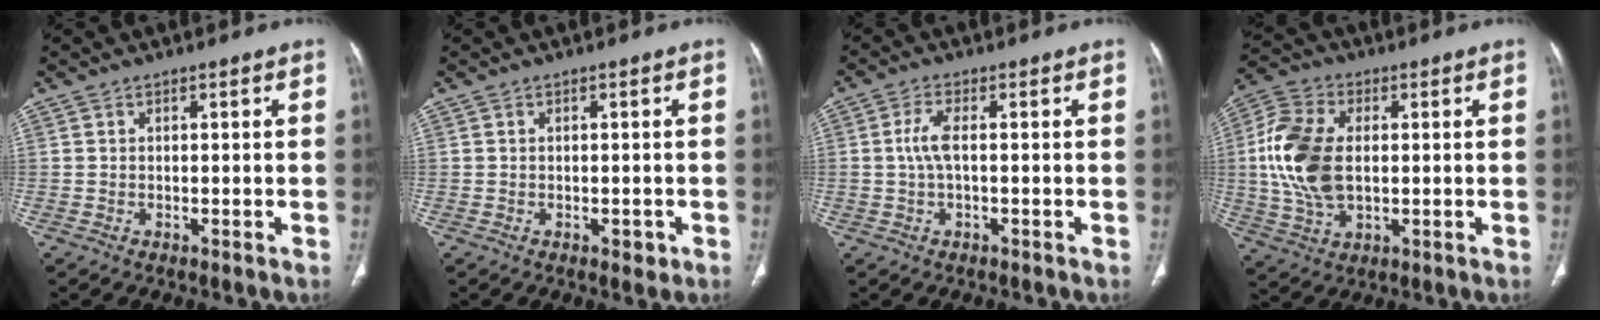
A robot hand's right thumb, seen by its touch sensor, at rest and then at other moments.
{"total": 1.4, "force": [-0.6, 0.9, 1.0], "torque": [-0.008, 0.000, -0.005]}
{"total": 3.8, "force": [0.1, 1.4, 3.5], "torque": [-0.088, 0.006, -0.001]}
{"total": 14.6, "force": [0.9, 9.1, 11.4], "torque": [-0.238, 0.008, 0.017]}